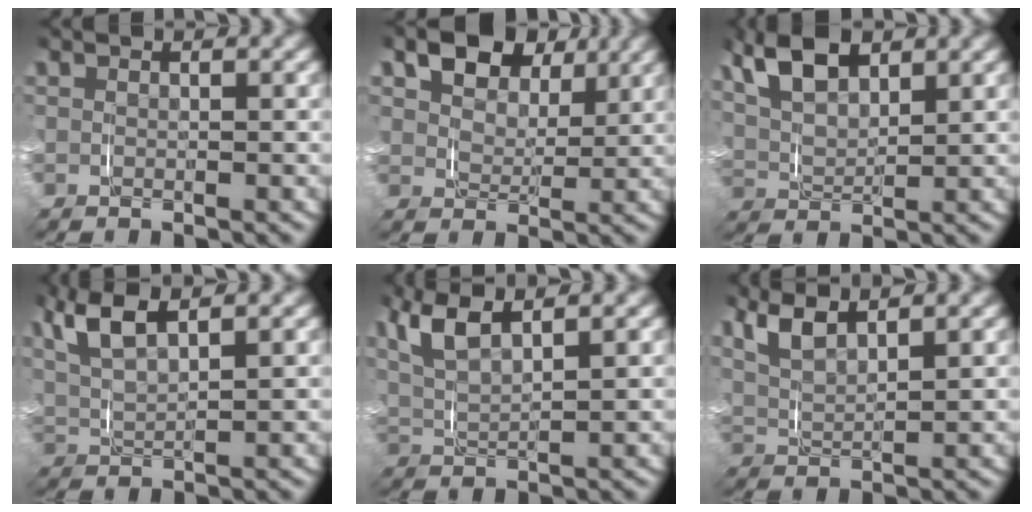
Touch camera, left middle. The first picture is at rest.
{"total": 5.8, "force": [2.9, 3.9, 3.1], "torque": [-0.061, 0.003, 0.039]}
{"total": 6.6, "force": [2.7, 4.3, 4.3], "torque": [-0.114, -0.005, 0.045]}
{"total": 5.9, "force": [2.3, 3.5, 4.2], "torque": [-0.114, -0.005, 0.040]}
{"total": 6.5, "force": [2.7, 4.0, 4.3], "torque": [-0.121, -0.003, 0.039]}
{"total": 5.1, "force": [2.3, 3.3, 3.1], "torque": [-0.095, -0.003, 0.033]}